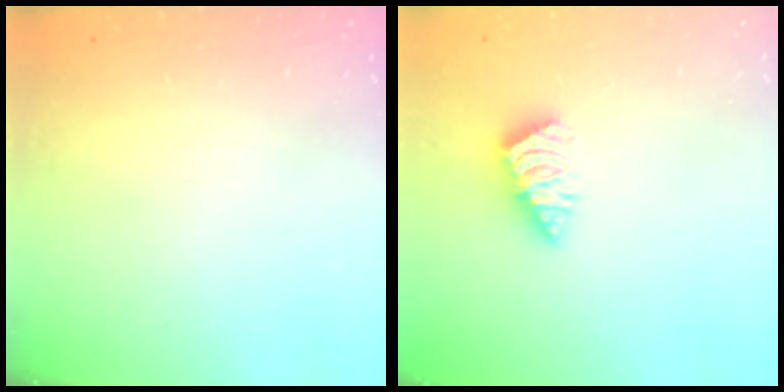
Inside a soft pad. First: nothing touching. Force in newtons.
{"total": 2.8, "press": 2.7, "slide": 0.5}